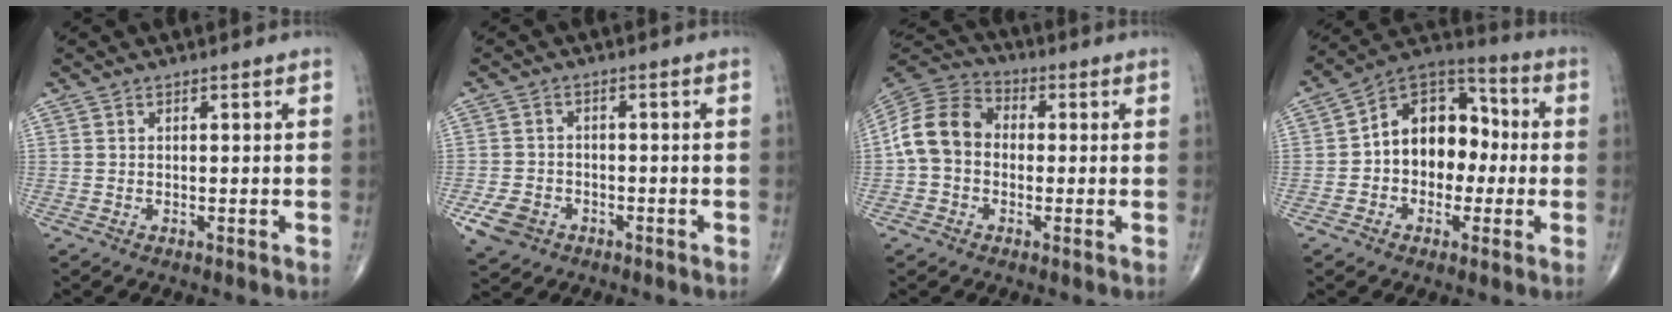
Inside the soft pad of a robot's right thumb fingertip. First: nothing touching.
{"total": 5.6, "force": [-2.7, 4.3, 2.3], "torque": [-0.042, 0.011, -0.043]}
{"total": 11.1, "force": [-0.8, 8.7, 6.8], "torque": [-0.120, 0.034, -0.029]}
{"total": 14.4, "force": [-0.5, 10.4, 9.9], "torque": [-0.109, 0.044, -0.022]}